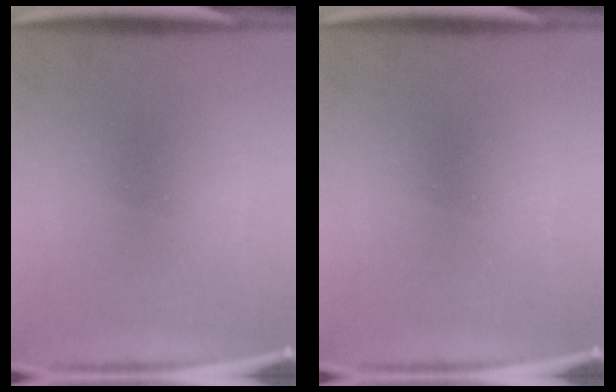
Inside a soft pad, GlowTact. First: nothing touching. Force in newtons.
{"total": 0.0}